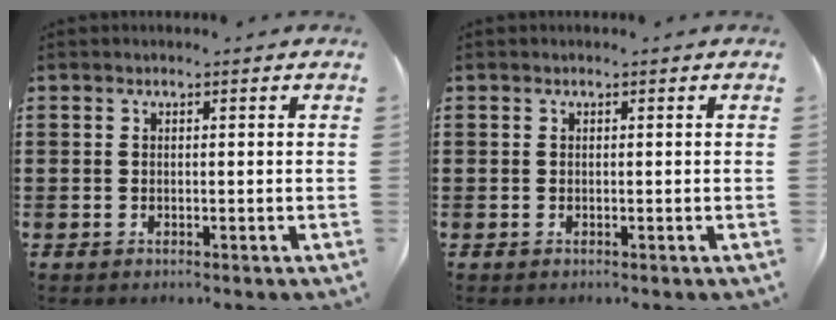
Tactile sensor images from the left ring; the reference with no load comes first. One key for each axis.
{"total": 0.0}